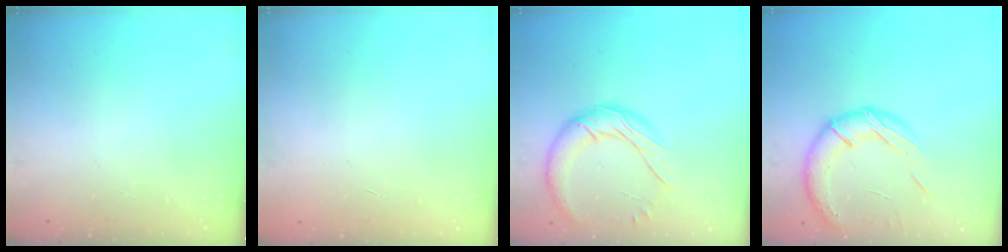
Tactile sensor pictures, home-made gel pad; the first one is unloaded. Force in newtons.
{"total": 0.0}
{"total": 13.2, "press": 13.2, "slide": 1.2}
{"total": 16.7, "press": 16.5, "slide": 2.7}